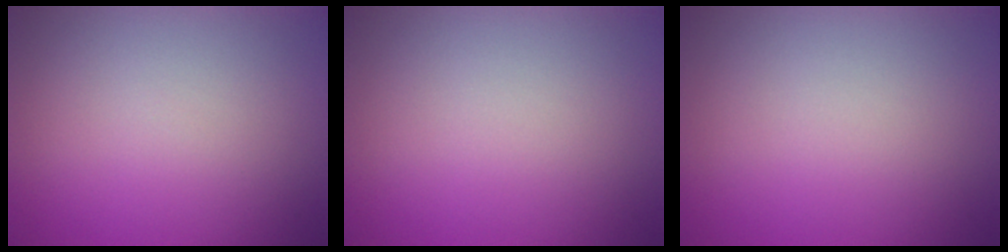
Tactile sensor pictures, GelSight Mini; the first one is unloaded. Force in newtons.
{"total": 0.0}
{"total": 0.0}